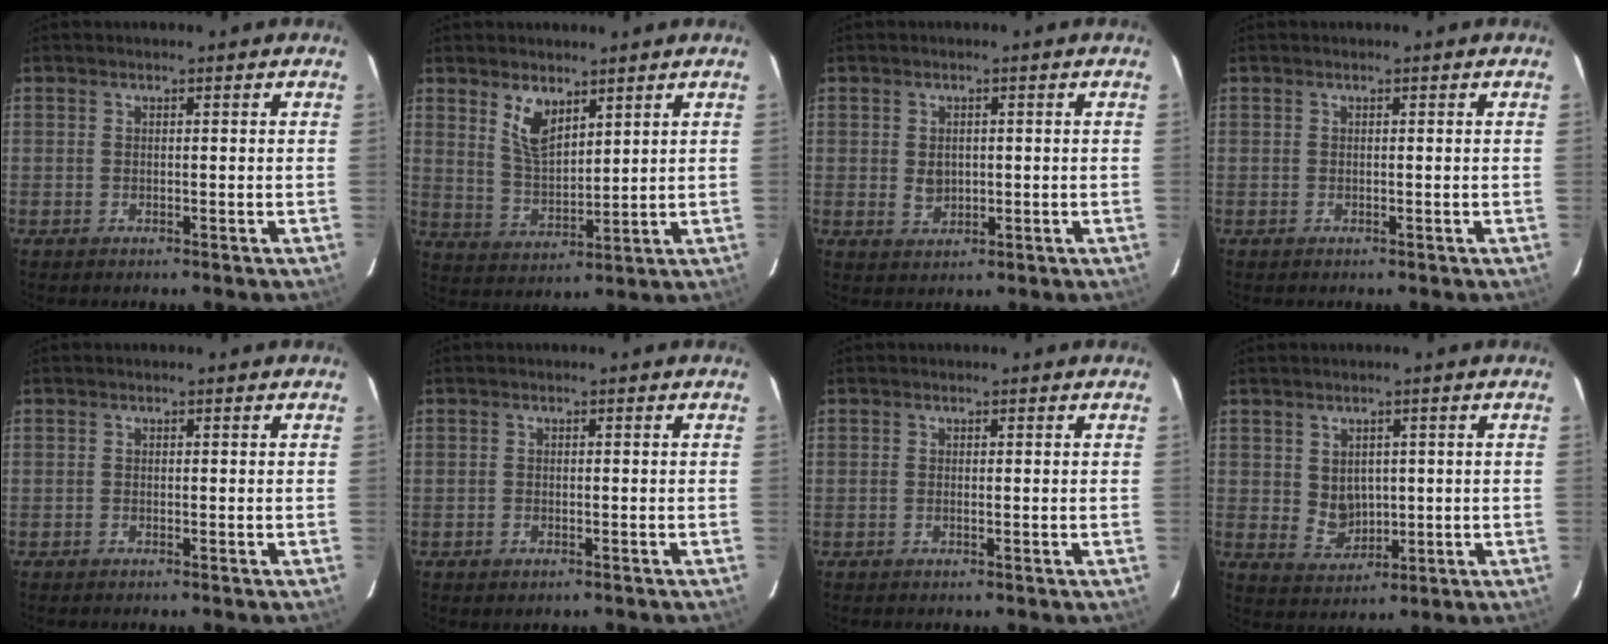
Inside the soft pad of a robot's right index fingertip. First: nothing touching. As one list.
[{"total": 7.0, "force": [4.3, 3.1, 4.5], "torque": [-0.082, -0.003, 0.089]}, {"total": 3.1, "force": [0.0, 2.6, 1.7], "torque": [-0.029, 0.000, 0.003]}, {"total": 0.0}, {"total": 0.0}, {"total": 1.1, "force": [-0.7, 0.7, 0.4], "torque": [-0.012, -0.002, -0.012]}, {"total": 0.0}, {"total": 4.8, "force": [0.8, 4.2, 2.2], "torque": [-0.040, 0.002, 0.027]}]